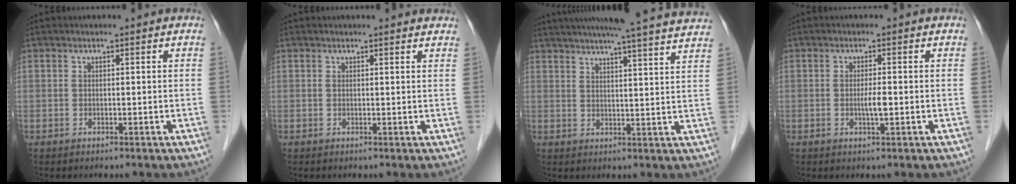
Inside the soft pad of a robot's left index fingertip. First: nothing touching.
{"total": 2.7, "force": [2.7, 0.5, 0.3], "torque": [-0.010, 0.001, 0.018]}
{"total": 22.5, "force": [20.2, 0.0, 9.8], "torque": [-0.156, -0.001, 0.253]}
{"total": 2.0, "force": [-0.4, 0.1, 1.9], "torque": [-0.039, -0.002, -0.005]}